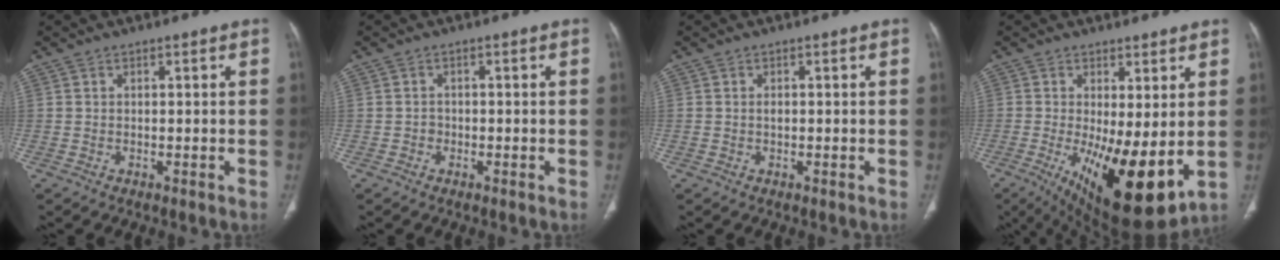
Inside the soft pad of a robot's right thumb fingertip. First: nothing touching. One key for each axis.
{"total": 0.9, "fx": -0.4, "fy": 0.8, "fz": 0.2, "tx": 0.004, "ty": 0.005, "tz": -0.011}
{"total": 0.6, "fx": 0.0, "fy": 0.4, "fz": 0.5, "tx": -0.009, "ty": 0.001, "tz": 0.001}
{"total": 15.9, "fx": -2.3, "fy": 5.6, "fz": 14.7, "tx": -0.239, "ty": -0.036, "tz": -0.014}